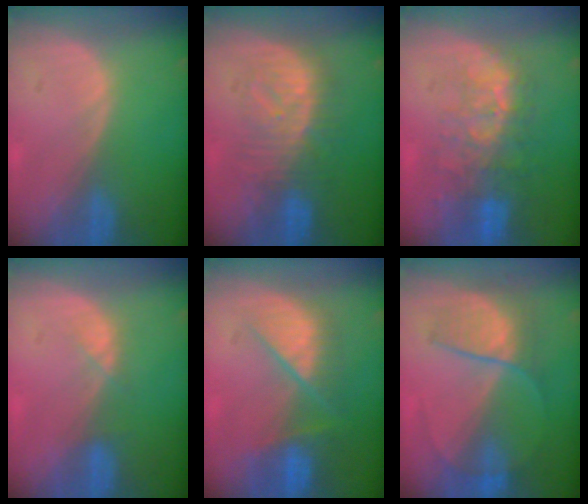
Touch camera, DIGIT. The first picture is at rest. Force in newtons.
{"total": 8.3, "press": 8.2, "slide": 1.5}
{"total": 9.8, "press": 8.3, "slide": 5.1}
{"total": 1.9, "press": 1.7, "slide": 0.9}
{"total": 9.4, "press": 7.9, "slide": 5.0}
{"total": 6.5, "press": 6.4, "slide": 1.0}